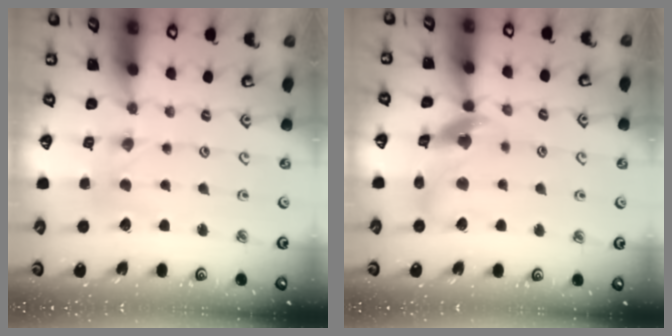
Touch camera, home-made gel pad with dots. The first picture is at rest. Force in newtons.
{"total": 13.9, "press": 13.8, "slide": 1.7}